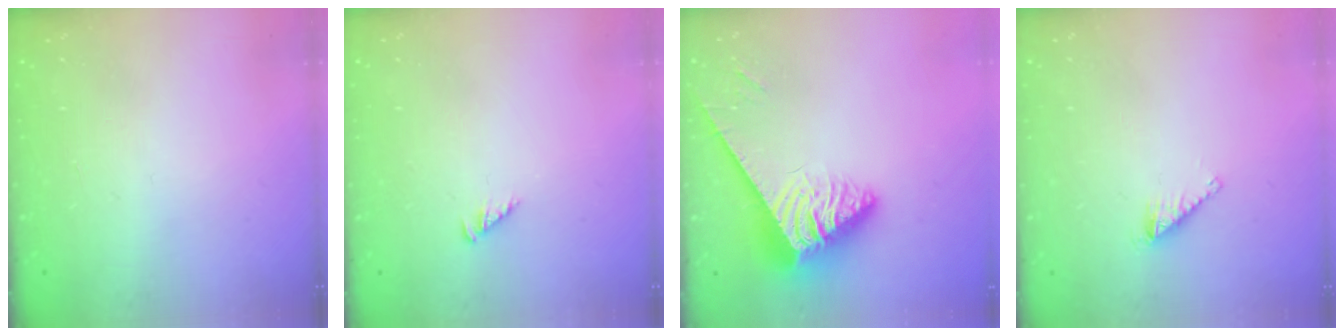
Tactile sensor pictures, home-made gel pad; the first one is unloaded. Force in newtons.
{"total": 2.4, "press": 2.4, "slide": 0.5}
{"total": 6.5, "press": 6.5, "slide": 0.1}
{"total": 1.8, "press": 1.8, "slide": 0.0}